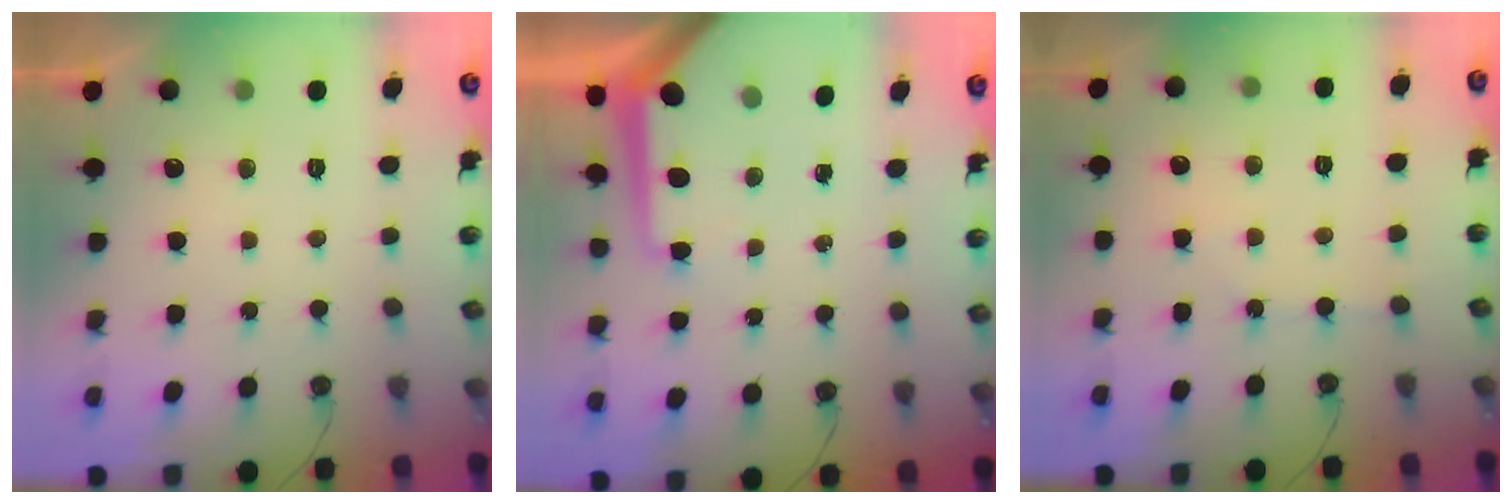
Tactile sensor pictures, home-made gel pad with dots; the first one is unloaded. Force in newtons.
{"total": 8.2, "press": 8.1, "slide": 0.7}
{"total": 2.6, "press": 2.6, "slide": 0.3}